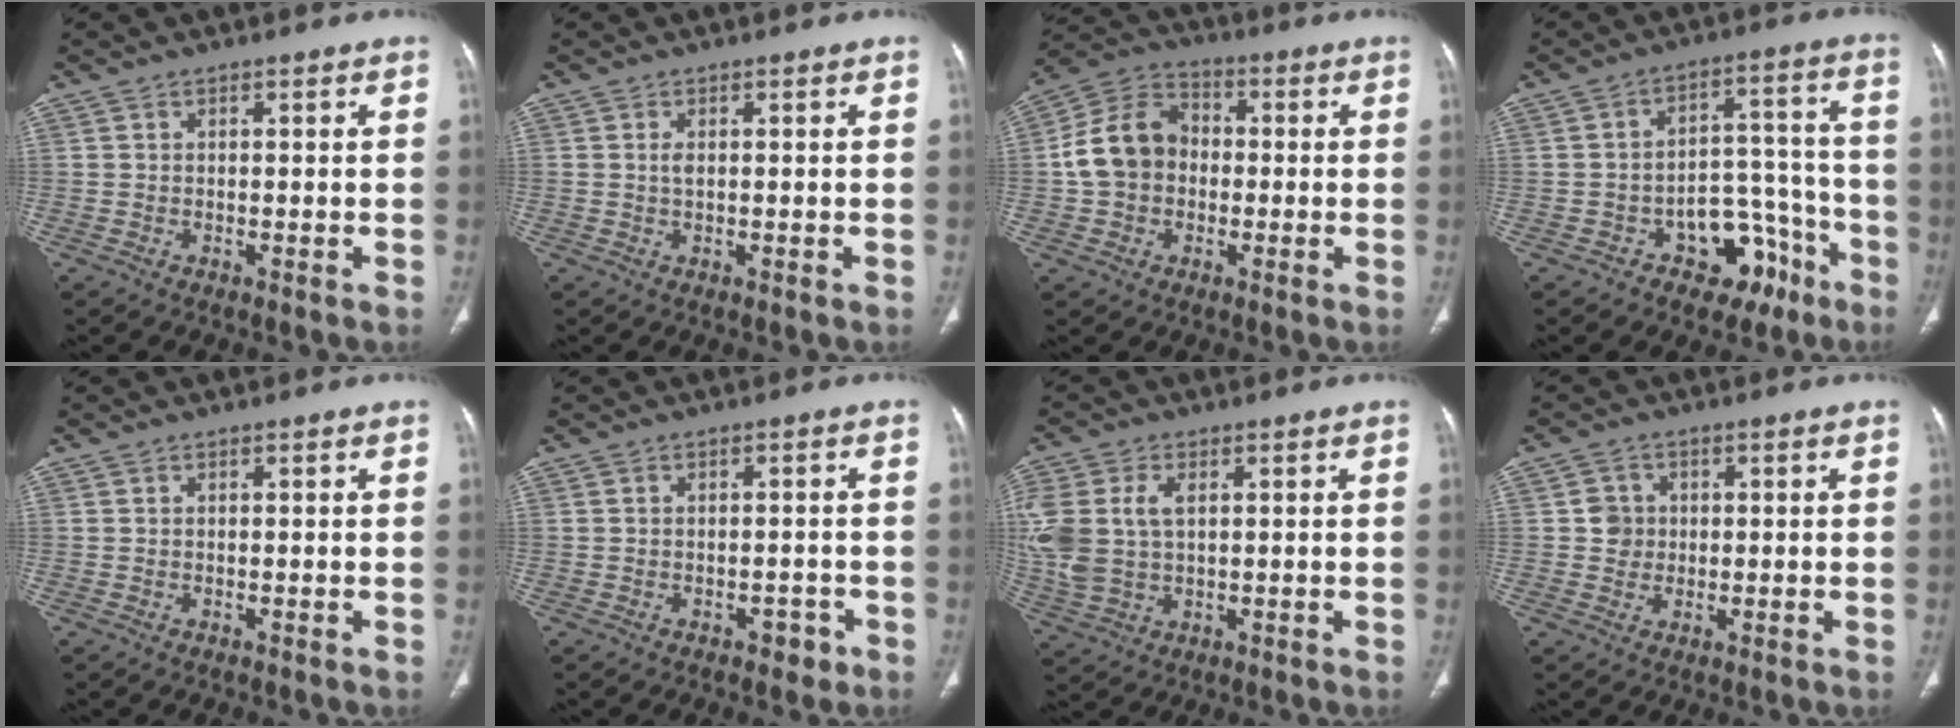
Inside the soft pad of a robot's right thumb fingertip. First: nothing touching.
{"total": 1.0, "force": [0.2, 0.4, 0.9], "torque": [-0.020, -0.002, 0.005]}
{"total": 11.5, "force": [-0.6, 9.3, 6.7], "torque": [-0.112, 0.034, -0.022]}
{"total": 12.7, "force": [-7.0, 8.0, 7.0], "torque": [-0.039, 0.080, -0.094]}
{"total": 0.0}
{"total": 2.4, "force": [-1.4, 1.5, 1.2], "torque": [-0.006, 0.010, -0.015]}
{"total": 12.6, "force": [2.2, 8.2, 9.3], "torque": [-0.234, 0.005, 0.050]}
{"total": 3.6, "force": [0.3, 3.5, 0.9], "torque": [0.007, 0.005, 0.003]}